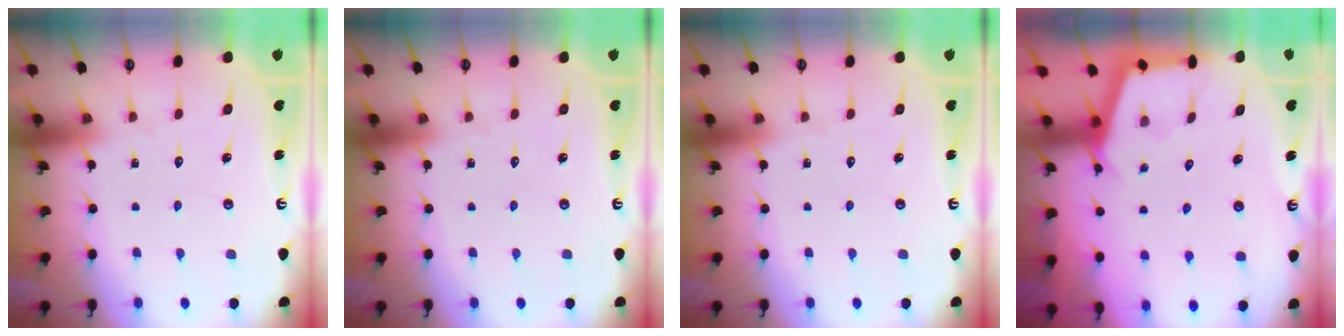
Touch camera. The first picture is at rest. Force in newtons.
{"total": 0.0}
{"total": 0.0}
{"total": 2.8, "press": 2.8, "slide": 0.3}